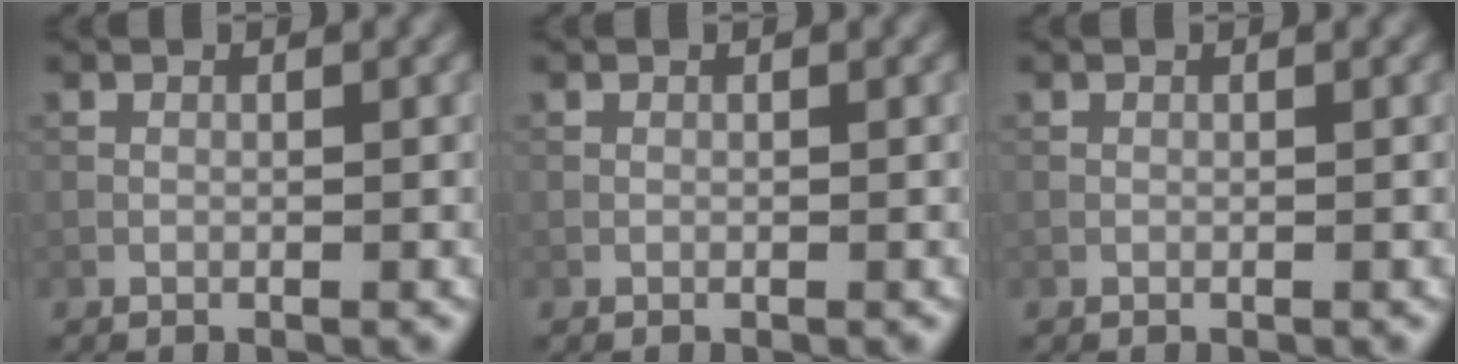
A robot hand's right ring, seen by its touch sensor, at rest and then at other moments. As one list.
[{"total": 0.0}, {"total": 0.0}]